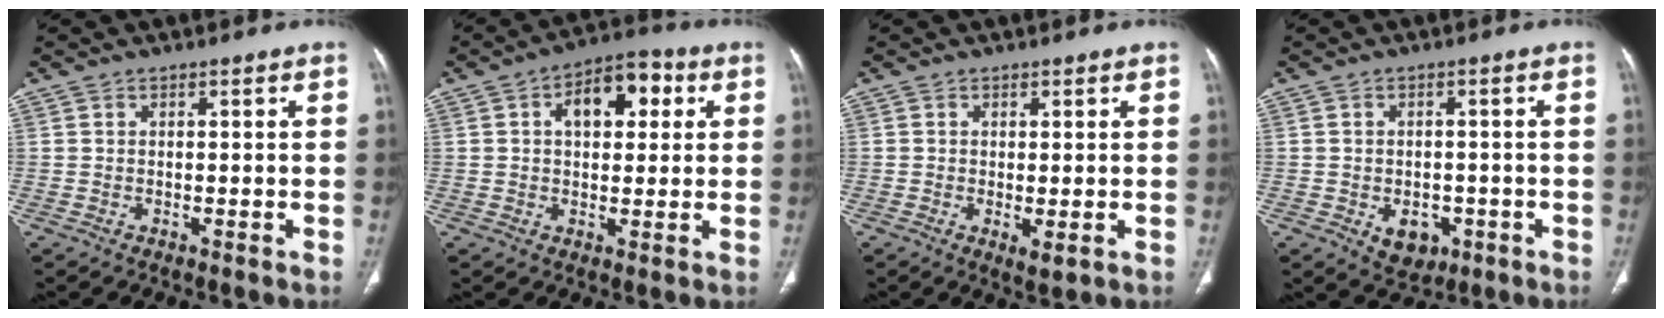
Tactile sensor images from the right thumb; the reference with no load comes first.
{"total": 10.5, "force": [2.9, 6.2, 8.0], "torque": [-0.091, 0.018, 0.036]}
{"total": 2.5, "force": [-0.5, 0.8, 2.3], "torque": [-0.044, -0.011, -0.006]}
{"total": 5.5, "force": [-2.1, 4.1, 3.1], "torque": [-0.026, 0.010, -0.017]}